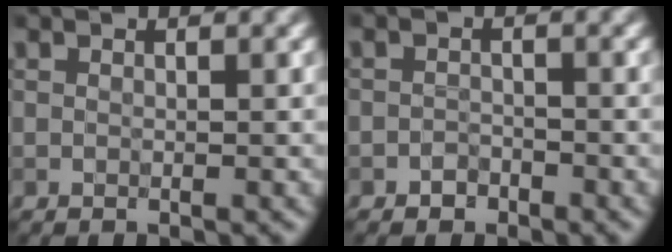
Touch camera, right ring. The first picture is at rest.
{"total": 1.1, "force": [-0.8, 0.7, 0.2], "torque": [0.001, 0.003, -0.014]}